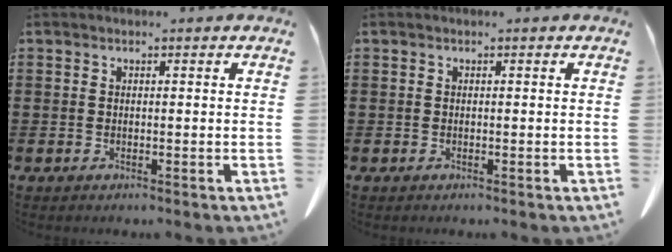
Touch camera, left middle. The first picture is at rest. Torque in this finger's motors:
{"motor_torque": [-0.35, -0.36, 0.01, 0.01]}